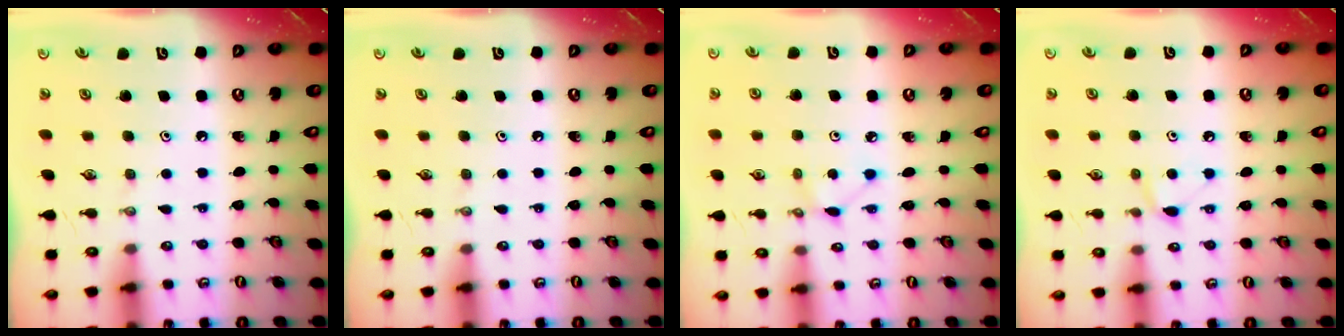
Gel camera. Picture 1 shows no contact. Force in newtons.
{"total": 0.0}
{"total": 2.8, "press": 2.8, "slide": 0.3}
{"total": 6.2, "press": 6.2, "slide": 0.8}